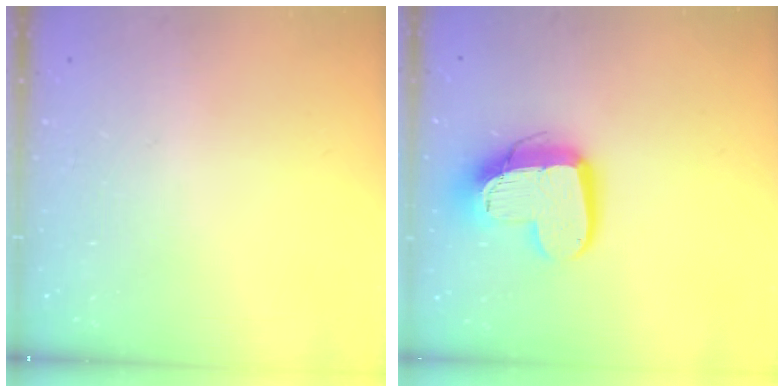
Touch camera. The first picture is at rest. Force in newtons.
{"total": 15.4, "press": 15.4, "slide": 1.6}